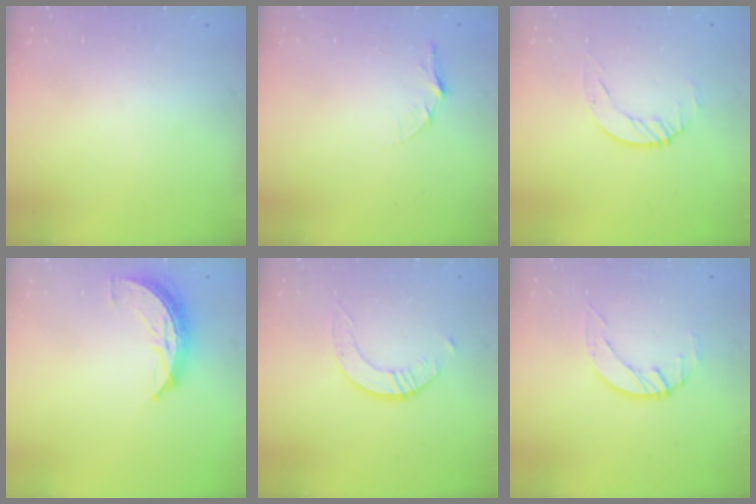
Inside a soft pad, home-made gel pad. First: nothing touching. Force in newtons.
{"total": 4.4, "press": 4.3, "slide": 0.5}
{"total": 2.5, "press": 2.5, "slide": 0.3}
{"total": 8.1, "press": 8.1, "slide": 0.4}
{"total": 2.9, "press": 2.9, "slide": 0.2}
{"total": 2.7, "press": 2.6, "slide": 0.4}